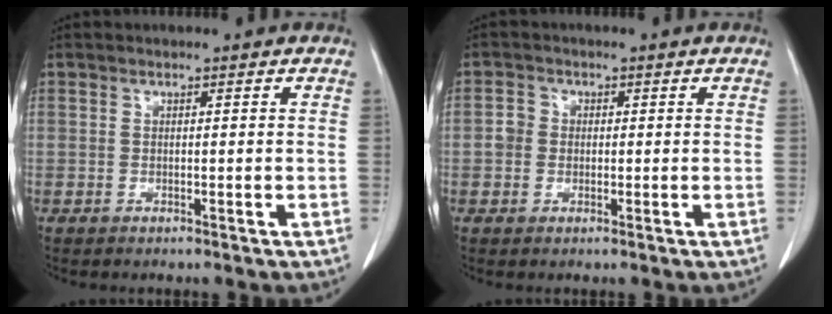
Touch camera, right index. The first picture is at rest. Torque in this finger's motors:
{"motor_torque": [0.32, -0.12, 0.09, 0.03]}